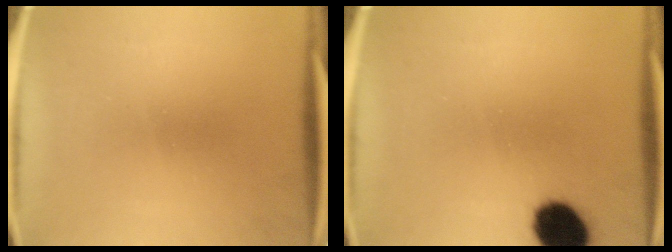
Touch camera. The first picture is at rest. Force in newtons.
{"total": 10.5}